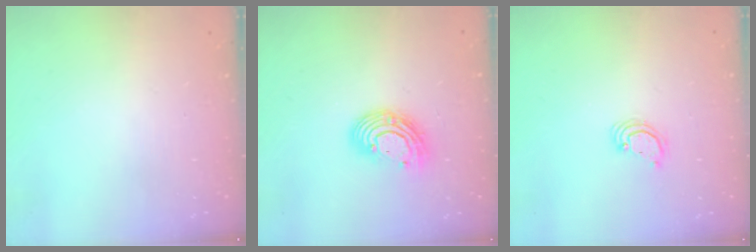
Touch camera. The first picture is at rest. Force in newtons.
{"total": 11.3, "press": 11.2, "slide": 0.9}
{"total": 2.7, "press": 2.7, "slide": 0.2}